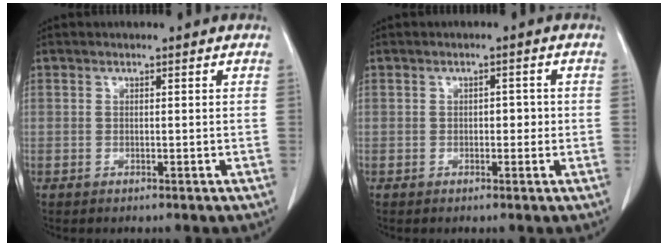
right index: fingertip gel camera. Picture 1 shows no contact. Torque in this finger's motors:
{"motor_torque": [0.18, -0.13, 0.11, 0.01]}